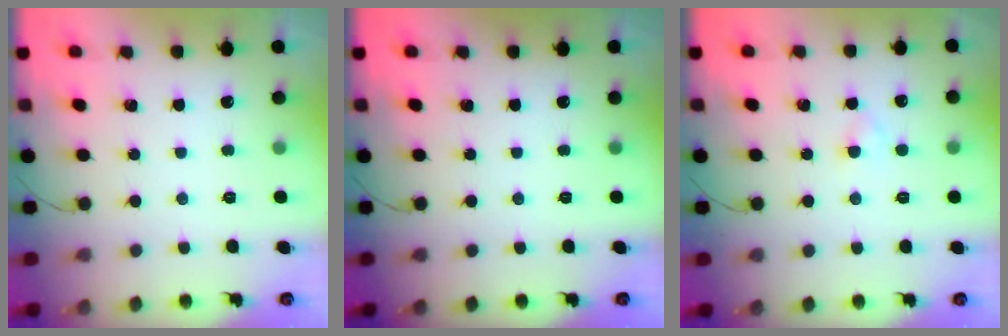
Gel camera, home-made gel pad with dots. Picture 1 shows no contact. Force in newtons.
{"total": 0.0}
{"total": 2.1, "press": 1.8, "slide": 1.1}